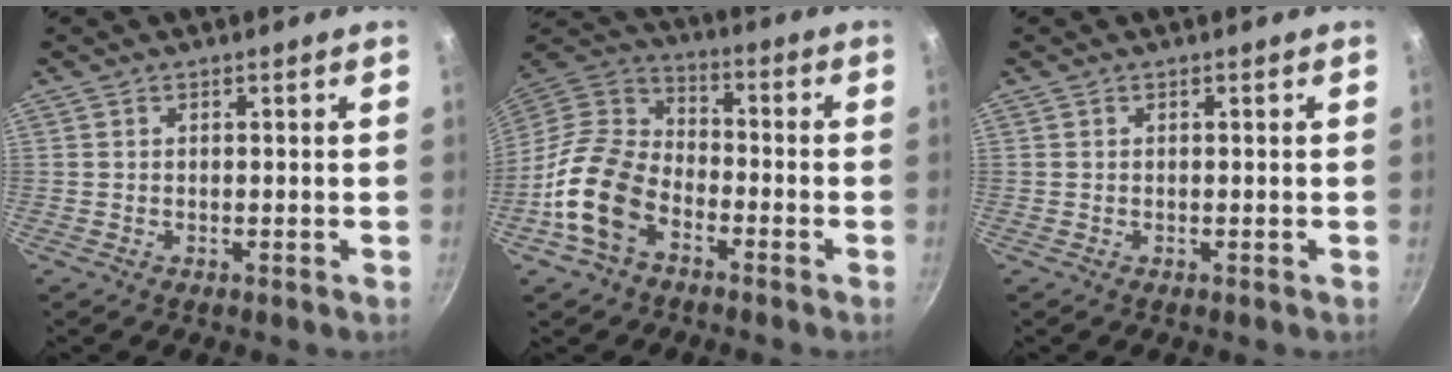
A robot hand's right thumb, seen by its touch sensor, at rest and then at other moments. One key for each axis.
{"total": 14.8, "fx": -6.6, "fy": 9.9, "fz": 8.9, "tx": -0.152, "ty": 0.051, "tz": -0.146}
{"total": 0.0}